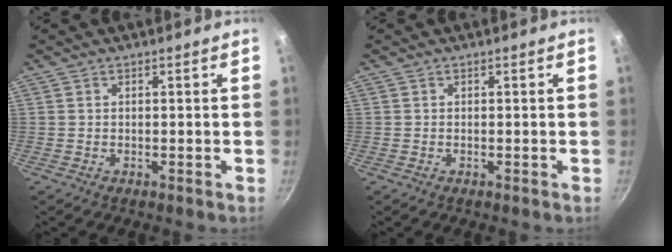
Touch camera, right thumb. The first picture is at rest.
{"total": 0.0}